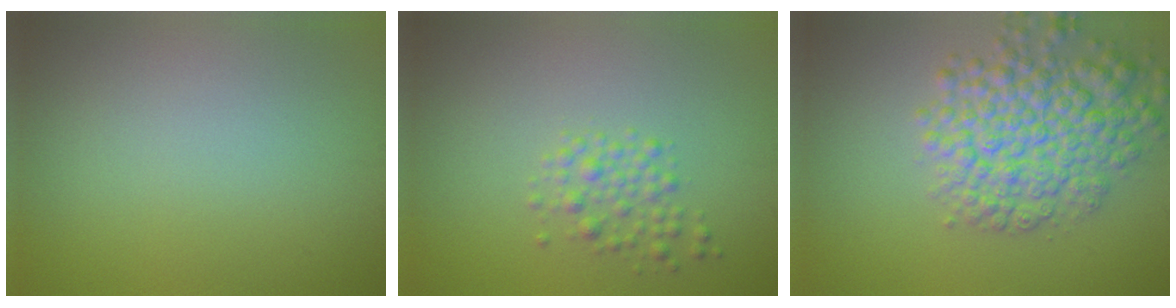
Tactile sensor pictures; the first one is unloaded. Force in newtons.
{"total": 2.0, "press": 2.0, "slide": 0.0}
{"total": 7.0, "press": 7.0, "slide": 0.3}